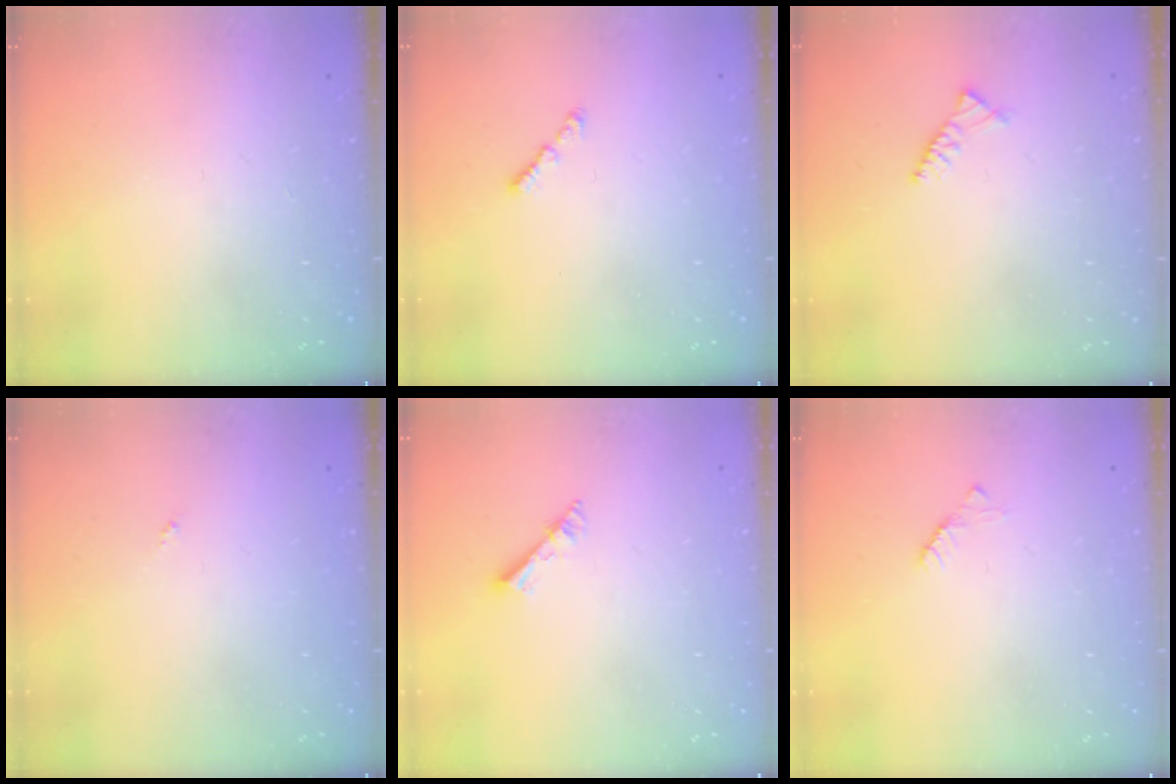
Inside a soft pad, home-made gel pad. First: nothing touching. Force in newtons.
{"total": 1.0, "press": 0.9, "slide": 0.5}
{"total": 3.0, "press": 2.9, "slide": 0.8}
{"total": 0.0}
{"total": 3.0, "press": 3.0, "slide": 0.3}
{"total": 2.2, "press": 2.2, "slide": 0.3}